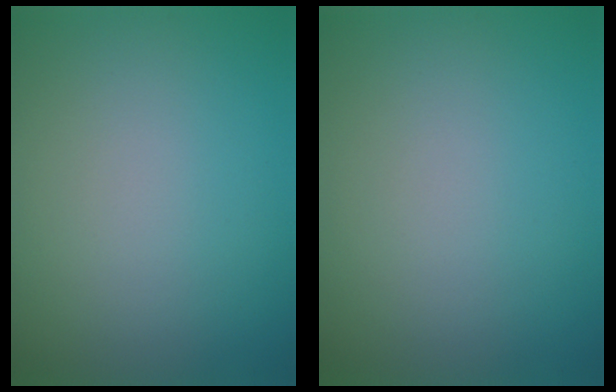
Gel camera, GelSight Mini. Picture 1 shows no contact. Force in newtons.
{"total": 0.0}